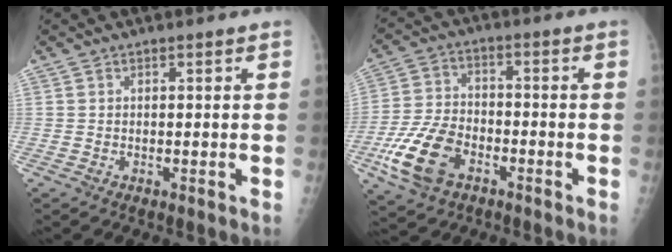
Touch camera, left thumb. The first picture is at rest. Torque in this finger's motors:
{"motor_torque": [-1.18, 1.98, 0.15, 0.18, 0.20]}